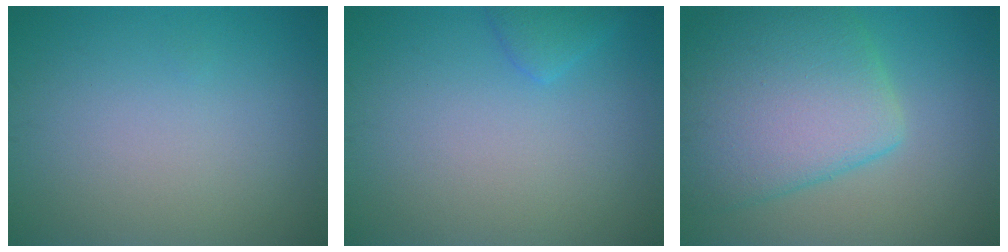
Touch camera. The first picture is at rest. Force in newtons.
{"total": 1.4, "press": 1.4, "slide": 0.1}
{"total": 8.9, "press": 8.9, "slide": 0.4}